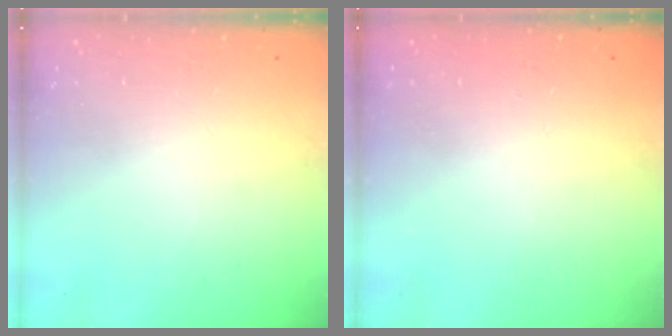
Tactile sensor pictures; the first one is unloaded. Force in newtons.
{"total": 0.0}